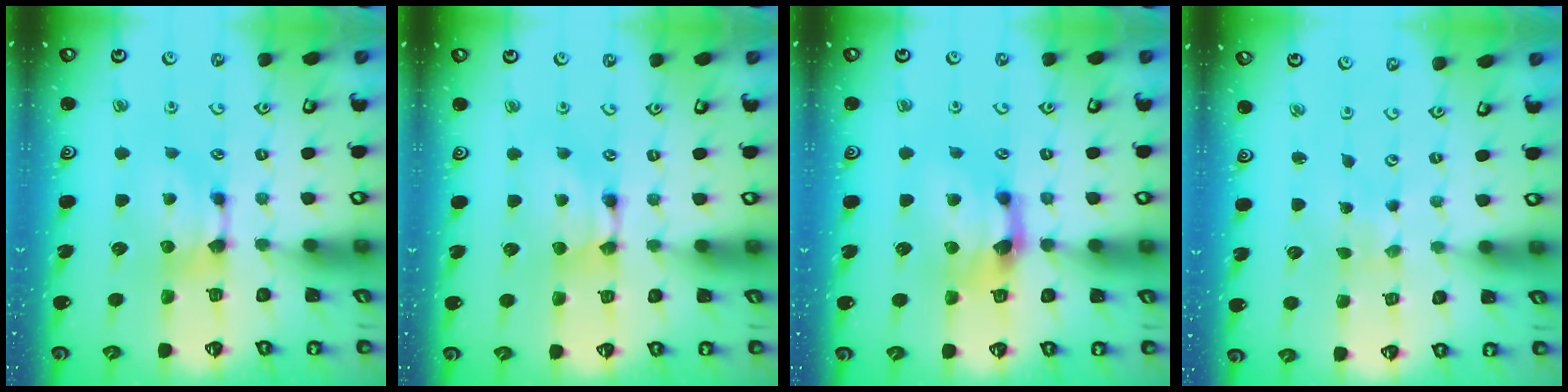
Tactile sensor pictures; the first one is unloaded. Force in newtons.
{"total": 1.6, "press": 1.6, "slide": 0.2}
{"total": 2.8, "press": 2.4, "slide": 1.5}
{"total": 5.3, "press": 5.3, "slide": 0.2}